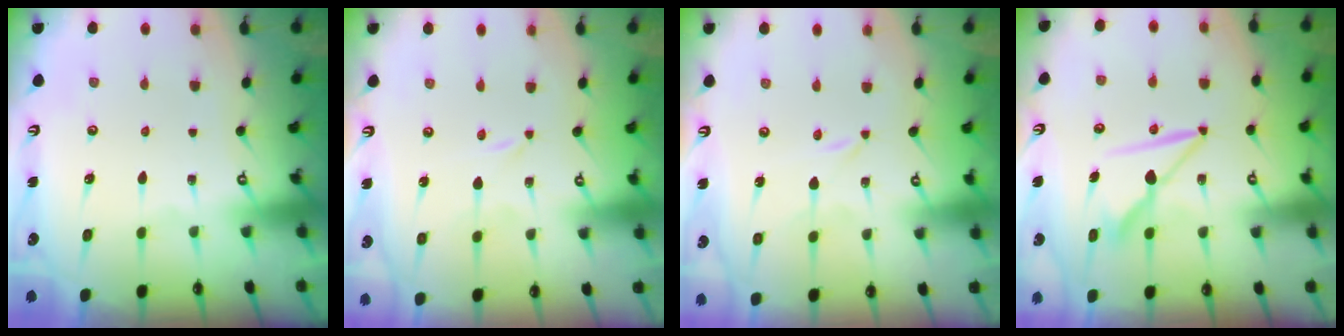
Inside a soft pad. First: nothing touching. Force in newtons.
{"total": 0.0}
{"total": 0.0}
{"total": 7.5, "press": 7.5, "slide": 0.4}